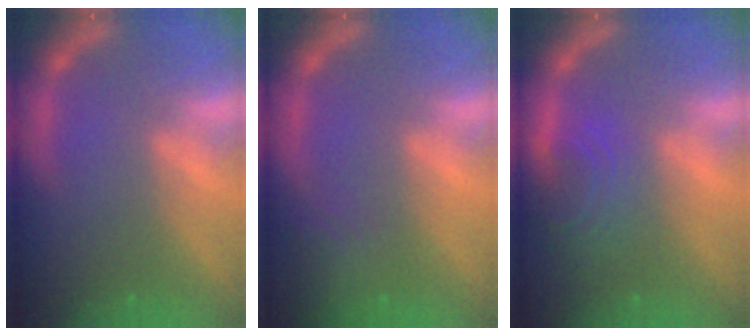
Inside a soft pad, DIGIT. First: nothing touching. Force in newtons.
{"total": 3.5}
{"total": 4.5}